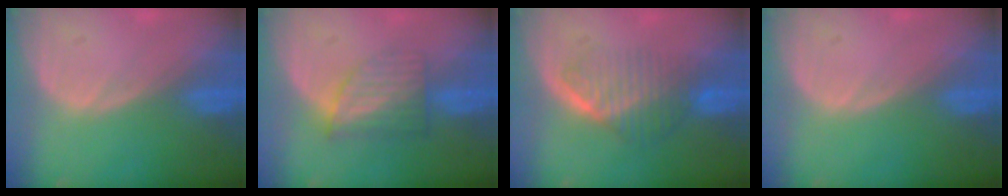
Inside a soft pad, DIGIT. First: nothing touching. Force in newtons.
{"total": 6.2, "press": 5.5, "slide": 2.9}
{"total": 6.4, "press": 5.9, "slide": 2.6}
{"total": 0.0}